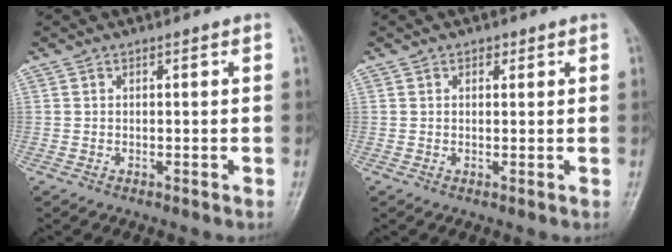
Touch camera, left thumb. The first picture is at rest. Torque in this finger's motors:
{"motor_torque": [-0.50, 0.13, -0.03, 0.13, -0.03]}